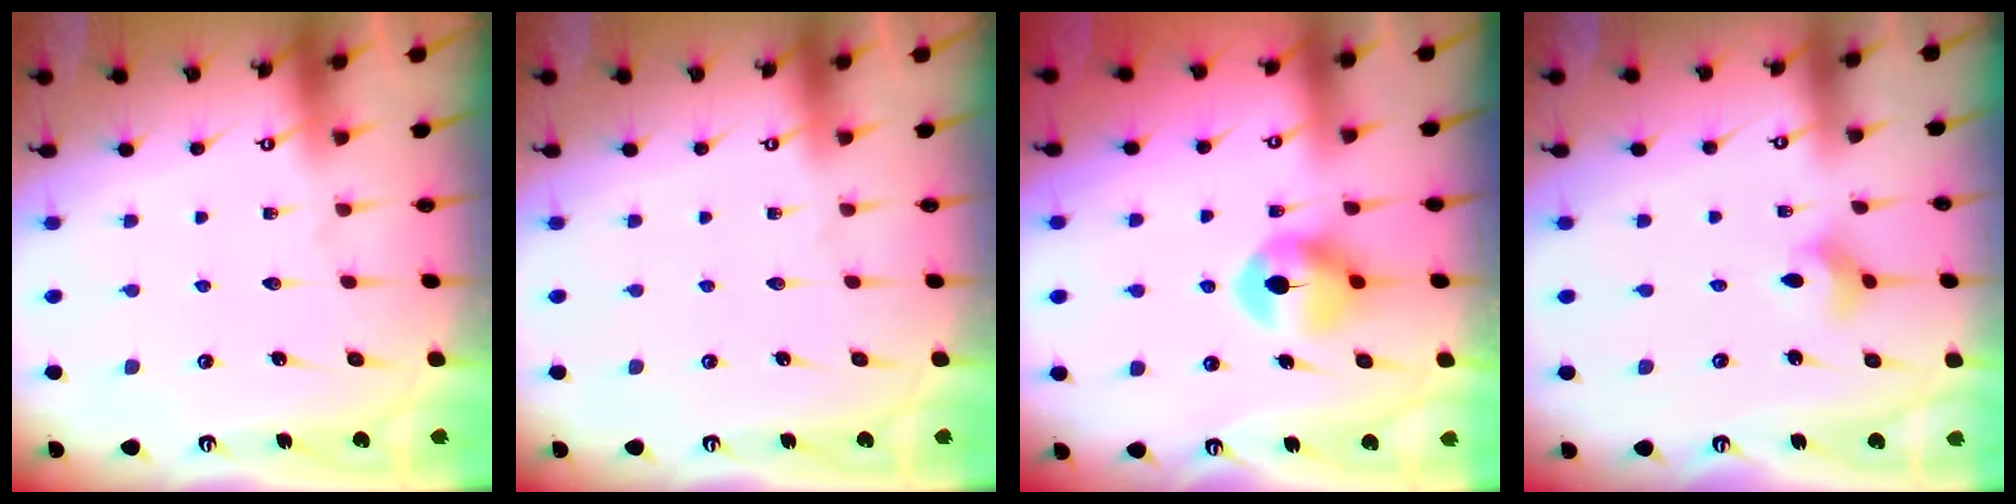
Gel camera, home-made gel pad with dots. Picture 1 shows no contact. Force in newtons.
{"total": 0.0}
{"total": 8.7, "press": 8.7, "slide": 0.3}
{"total": 4.3, "press": 4.2, "slide": 0.9}